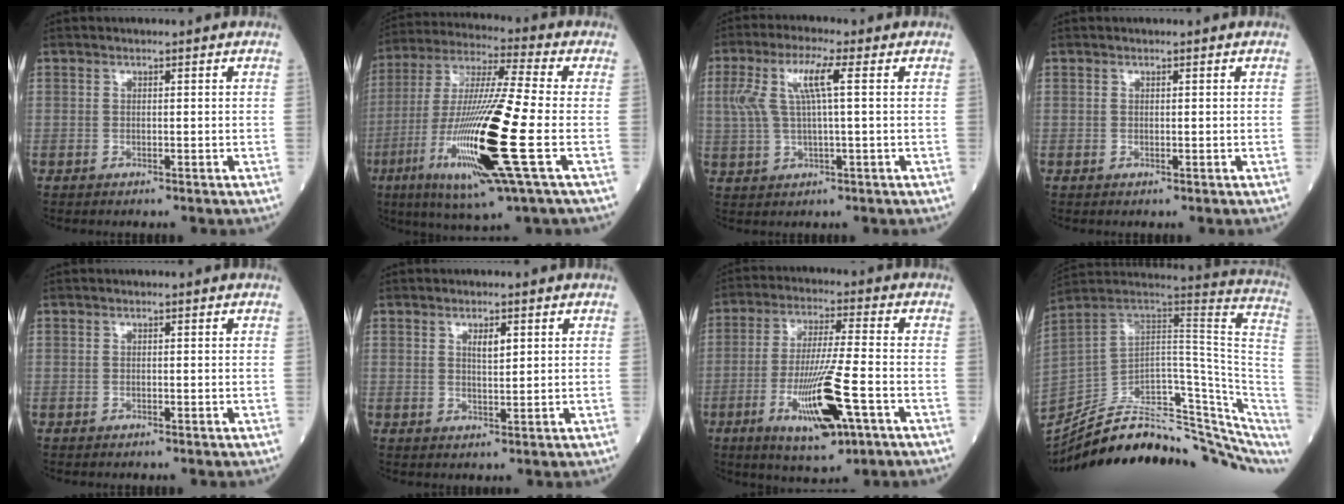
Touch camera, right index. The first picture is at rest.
{"total": 20.4, "force": [-5.8, 0.2, 19.5], "torque": [-0.411, -0.031, -0.114]}
{"total": 7.2, "force": [1.8, 0.8, 6.9], "torque": [-0.155, 0.021, 0.039]}
{"total": 0.0}
{"total": 0.0}
{"total": 2.4, "force": [1.1, 0.5, 2.1], "torque": [-0.038, -0.001, 0.020]}
{"total": 13.2, "force": [-5.0, 1.4, 12.1], "torque": [-0.229, -0.020, -0.082]}
{"total": 27.9, "force": [-21.8, 7.5, 15.8], "torque": [-0.174, 0.027, -0.312]}